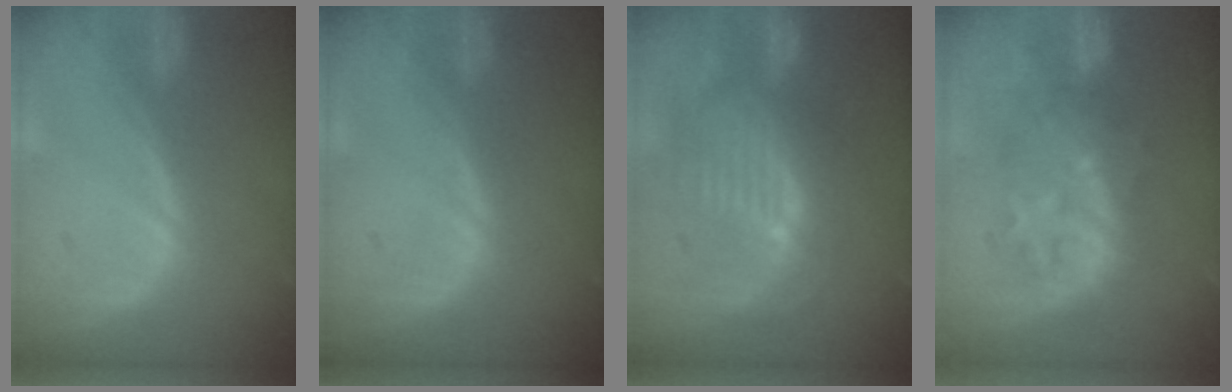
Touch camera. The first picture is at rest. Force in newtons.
{"total": 0.0}
{"total": 9.8, "press": 9.0, "slide": 3.9}
{"total": 8.4, "press": 8.1, "slide": 2.2}